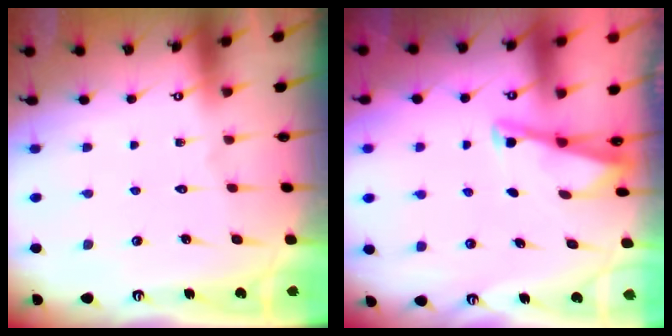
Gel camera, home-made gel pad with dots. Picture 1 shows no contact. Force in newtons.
{"total": 2.8, "press": 2.7, "slide": 0.3}